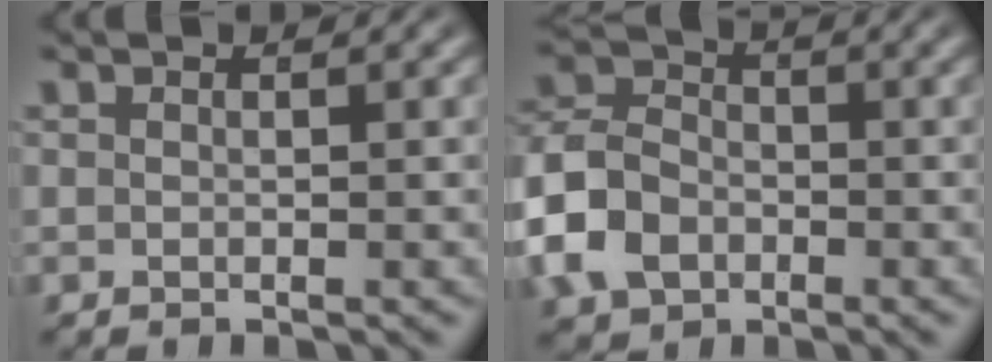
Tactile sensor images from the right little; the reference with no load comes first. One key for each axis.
{"total": 7.0, "fx": -1.8, "fy": 5.9, "fz": 3.4, "tx": -0.087, "ty": -0.023, "tz": -0.025}